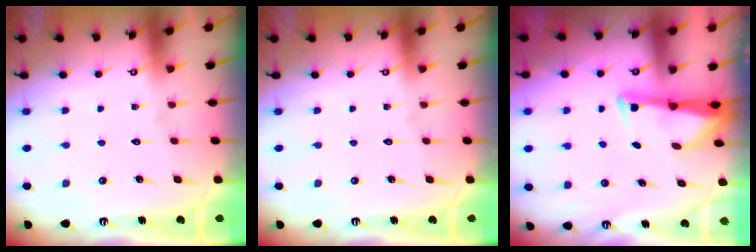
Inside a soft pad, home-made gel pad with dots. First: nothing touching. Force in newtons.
{"total": 0.0}
{"total": 3.0, "press": 3.0, "slide": 0.4}